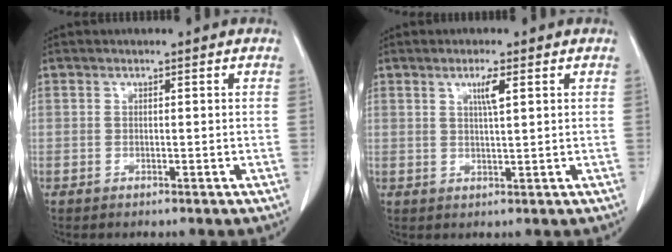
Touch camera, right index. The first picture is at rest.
{"total": 2.8, "force": [1.2, 0.0, 2.6], "torque": [-0.047, -0.002, 0.021]}